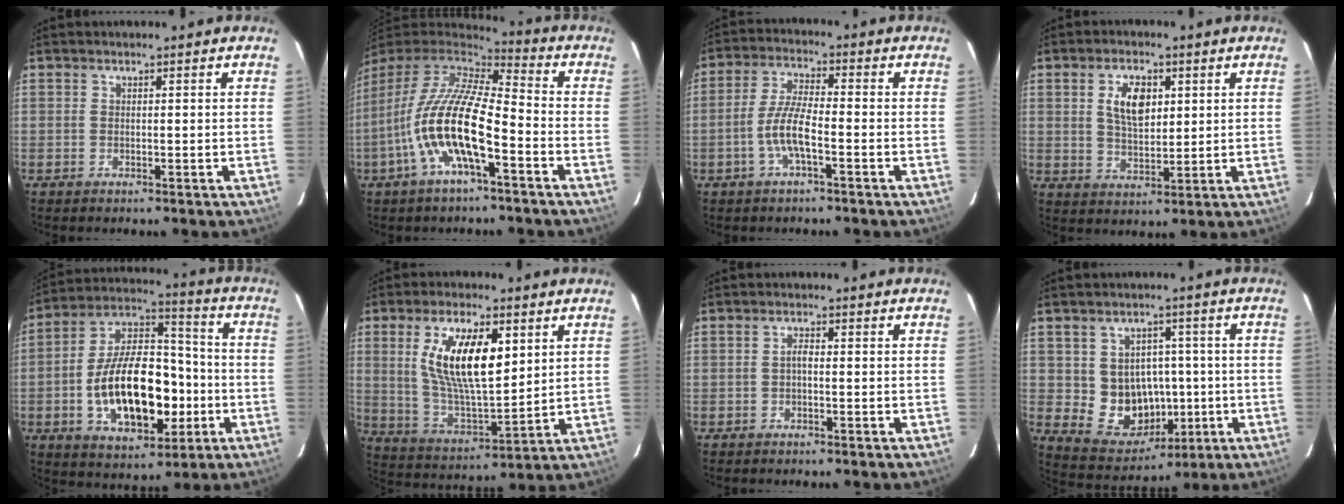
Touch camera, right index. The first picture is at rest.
{"total": 17.0, "force": [-6.4, 4.5, 15.1], "torque": [-0.287, -0.022, -0.125]}
{"total": 6.6, "force": [-2.6, 1.3, 5.9], "torque": [-0.125, 0.003, -0.051]}
{"total": 7.4, "force": [2.3, 3.9, 5.9], "torque": [-0.108, 0.008, 0.045]}
{"total": 20.6, "force": [-4.7, 11.2, 16.6], "torque": [-0.310, 0.020, -0.064]}
{"total": 15.8, "force": [4.9, 5.9, 13.8], "torque": [-0.258, 0.002, 0.098]}
{"total": 1.2, "force": [-0.3, 0.5, 1.1], "torque": [-0.021, 0.007, -0.008]}
{"total": 10.7, "force": [-0.6, 9.8, 4.2], "torque": [-0.084, 0.007, 0.013]}